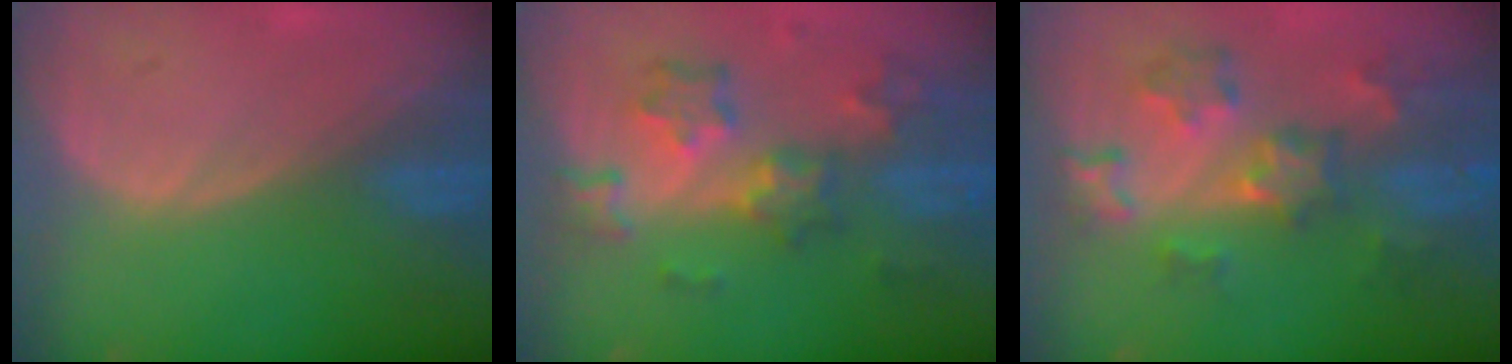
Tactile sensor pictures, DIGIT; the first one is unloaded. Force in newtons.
{"total": 8.7, "press": 7.7, "slide": 4.1}
{"total": 9.0, "press": 7.9, "slide": 4.3}